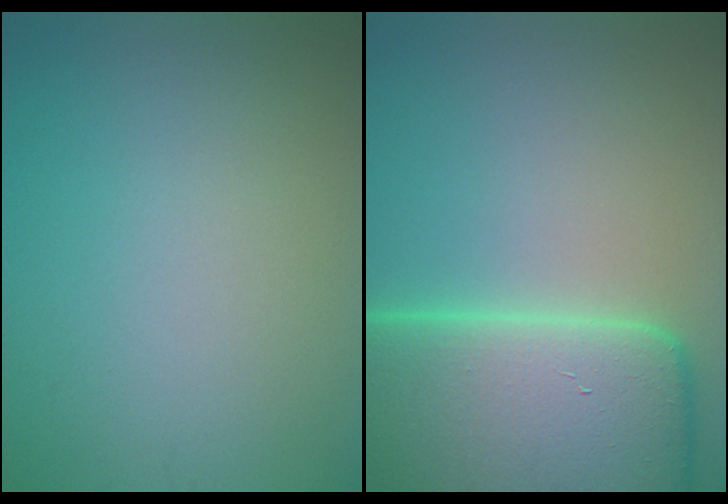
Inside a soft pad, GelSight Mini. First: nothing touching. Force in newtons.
{"total": 19.1, "press": 19.1, "slide": 1.9}